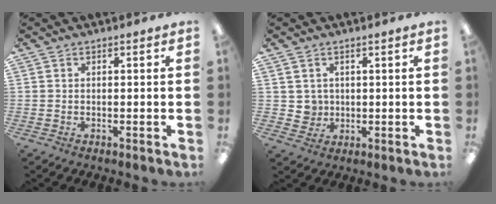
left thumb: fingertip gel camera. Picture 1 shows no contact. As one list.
[{"total": 3.5, "force": [1.5, 3.1, 0.2], "torque": [-0.008, -0.002, 0.028]}]